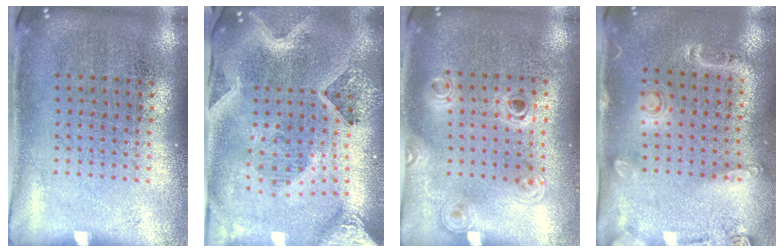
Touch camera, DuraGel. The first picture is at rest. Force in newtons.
{"total": 4.2, "press": 3.3, "slide": 2.6}
{"total": 1.2, "press": 1.1, "slide": 0.6}
{"total": 1.6, "press": 1.2, "slide": 1.1}